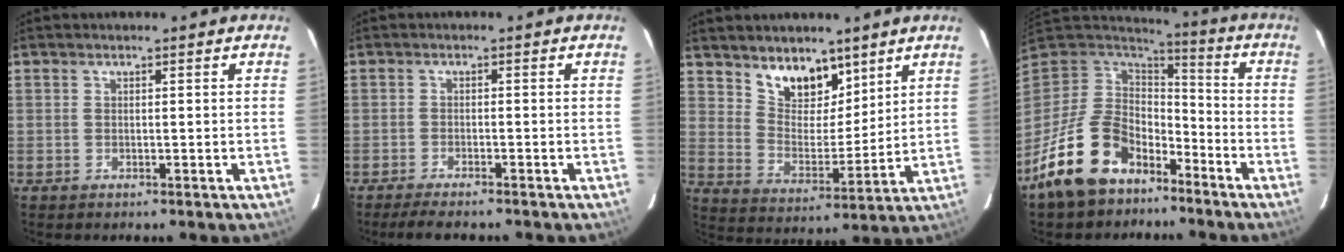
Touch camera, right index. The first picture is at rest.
{"total": 5.3, "force": [-4.6, 0.6, 2.5], "torque": [-0.058, -0.015, -0.077]}
{"total": 10.6, "force": [7.6, 5.5, 4.8], "torque": [-0.081, -0.001, 0.142]}
{"total": 17.0, "force": [-10.7, 10.6, 7.8], "torque": [-0.180, 0.006, -0.169]}